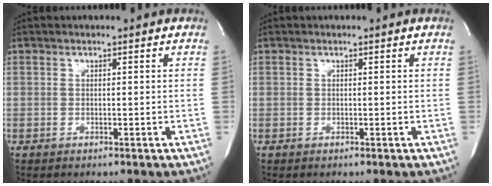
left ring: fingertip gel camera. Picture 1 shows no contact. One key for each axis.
{"total": 0.0}